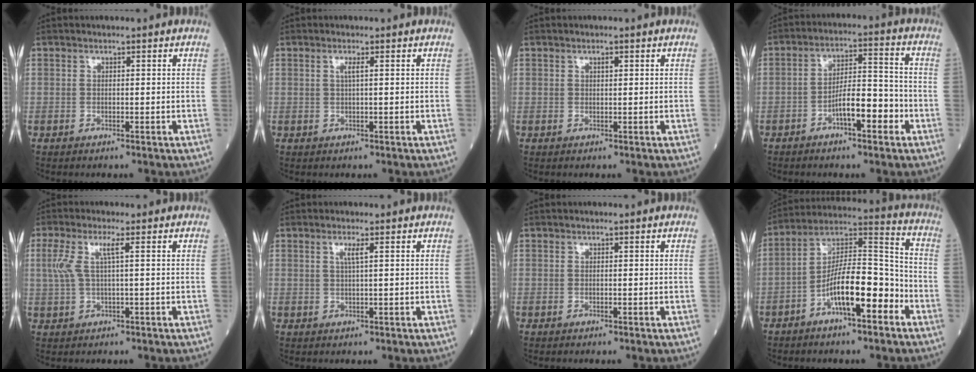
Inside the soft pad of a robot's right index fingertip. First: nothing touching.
{"total": 1.0, "force": [0.3, -0.1, 1.0], "torque": [-0.022, 0.002, 0.004]}
{"total": 0.7, "force": [0.3, 0.3, 0.5], "torque": [-0.009, -0.001, 0.005]}
{"total": 7.7, "force": [-3.5, 2.0, 6.6], "torque": [-0.112, 0.017, -0.059]}
{"total": 4.1, "force": [1.1, 0.4, 3.9], "torque": [-0.099, 0.017, 0.026]}
{"total": 1.6, "force": [0.6, -0.2, 1.4], "torque": [-0.031, 0.000, 0.011]}
{"total": 0.0}
{"total": 13.1, "force": [-5.7, 3.2, 11.4], "torque": [-0.203, 0.022, -0.100]}